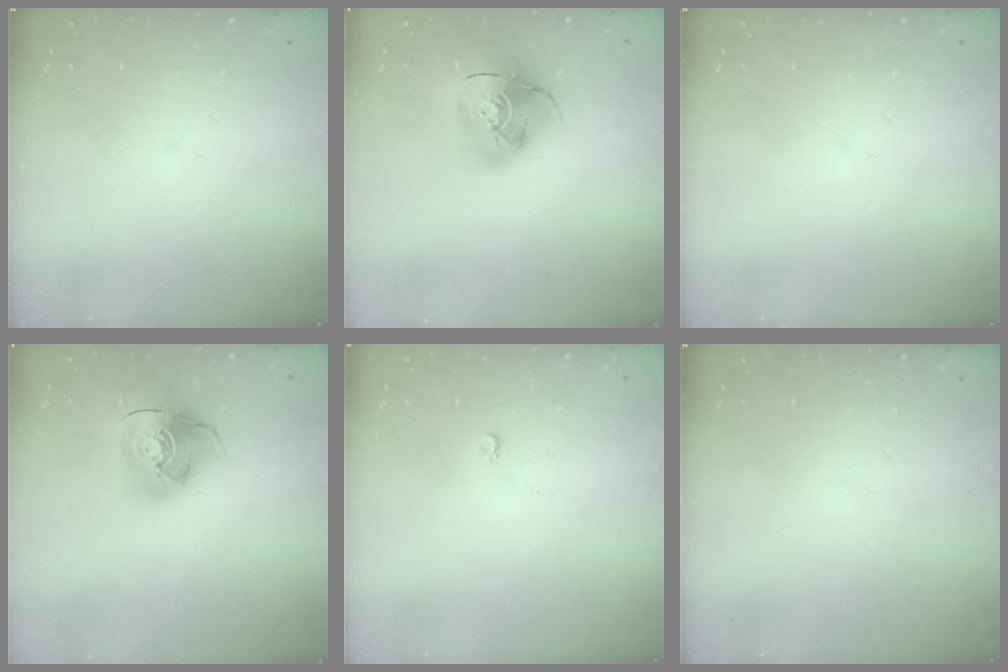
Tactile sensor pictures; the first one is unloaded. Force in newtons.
{"total": 16.0, "press": 15.8, "slide": 2.1}
{"total": 0.0}
{"total": 12.8, "press": 12.6, "slide": 1.9}
{"total": 2.6, "press": 2.6, "slide": 0.3}
{"total": 0.0}